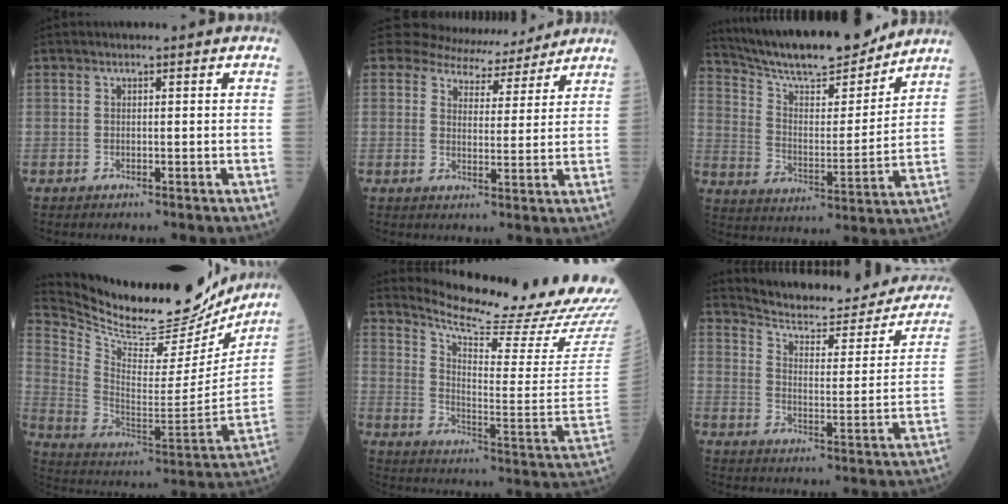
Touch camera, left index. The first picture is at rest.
{"total": 8.7, "force": [8.2, 2.9, 0.4], "torque": [-0.004, 0.003, 0.105]}
{"total": 18.0, "force": [16.4, 2.4, 7.1], "torque": [-0.127, -0.013, 0.262]}
{"total": 25.1, "force": [23.1, 5.3, 8.3], "torque": [-0.152, -0.052, 0.343]}
{"total": 23.6, "force": [21.8, 0.6, 9.0], "torque": [-0.151, -0.108, 0.282]}
{"total": 21.7, "force": [20.3, 4.5, 6.4], "torque": [-0.074, -0.054, 0.252]}